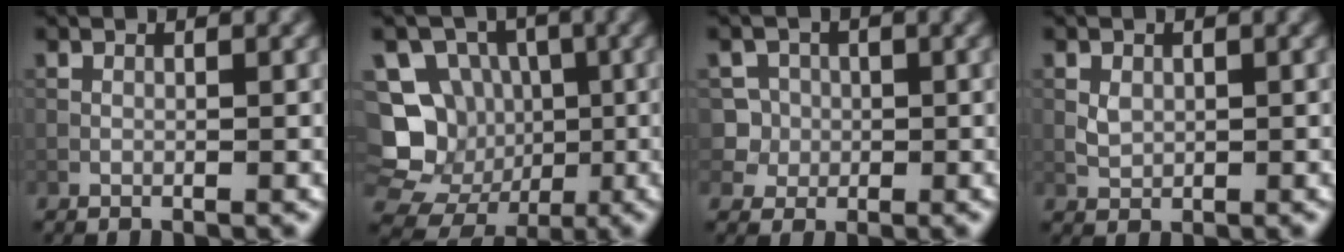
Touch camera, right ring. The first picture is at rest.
{"total": 10.8, "force": [-1.3, 10.1, 3.6], "torque": [-0.078, 0.014, -0.041]}
{"total": 4.1, "force": [0.0, 4.0, 0.8], "torque": [0.001, 0.018, 0.000]}
{"total": 1.2, "force": [0.2, 1.0, 0.7], "torque": [-0.014, -0.002, 0.006]}